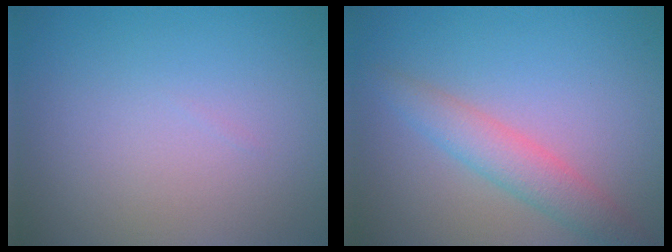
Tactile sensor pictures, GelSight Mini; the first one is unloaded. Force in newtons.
{"total": 2.4, "press": 2.4, "slide": 0.2}